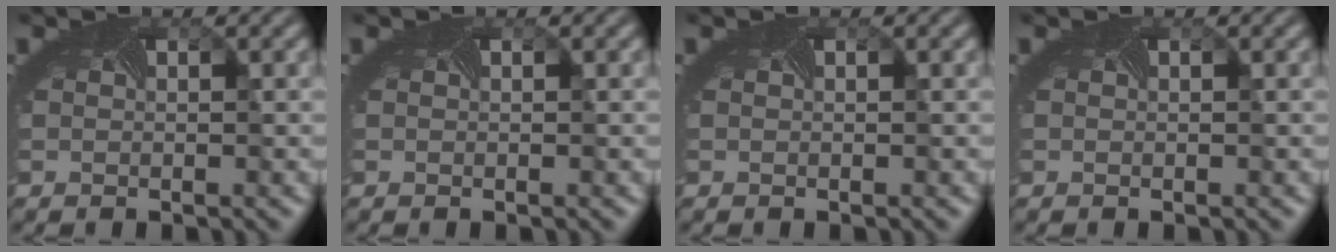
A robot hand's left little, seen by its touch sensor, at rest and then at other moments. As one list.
[{"total": 0.0}, {"total": 0.0}, {"total": 0.0}]